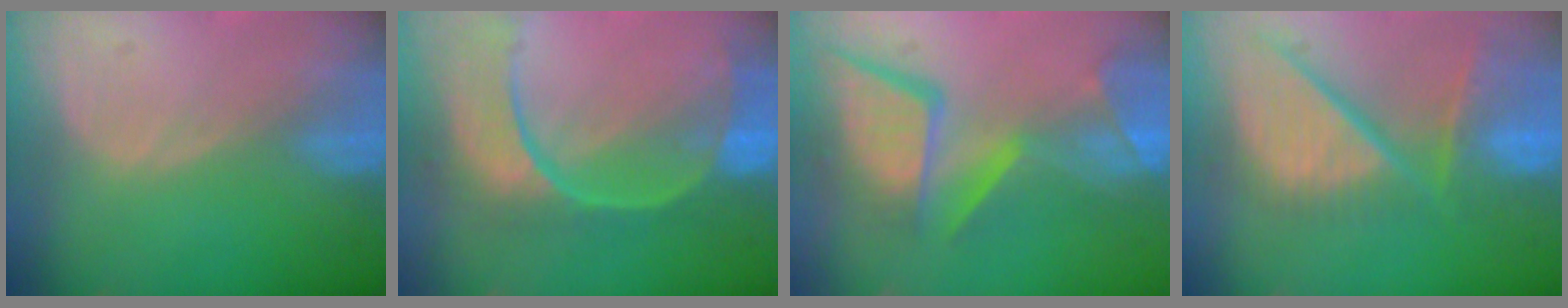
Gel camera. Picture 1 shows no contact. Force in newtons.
{"total": 12.1, "press": 9.8, "slide": 7.2}
{"total": 13.9, "press": 11.3, "slide": 8.2}
{"total": 13.1, "press": 10.9, "slide": 7.2}